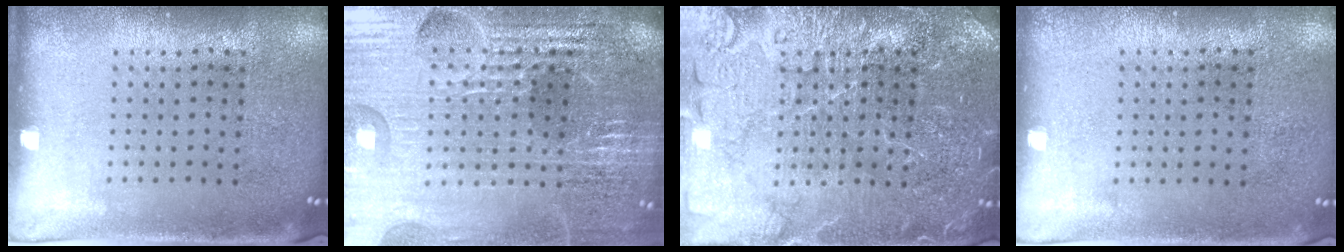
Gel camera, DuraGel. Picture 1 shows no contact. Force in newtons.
{"total": 5.3, "press": 4.8, "slide": 2.1}
{"total": 4.5, "press": 4.4, "slide": 0.6}
{"total": 0.0}